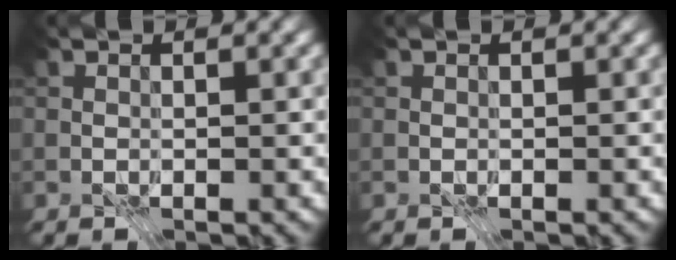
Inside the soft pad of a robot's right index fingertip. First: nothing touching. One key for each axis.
{"total": 0.0}